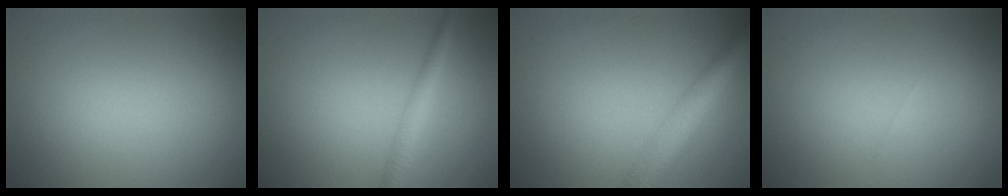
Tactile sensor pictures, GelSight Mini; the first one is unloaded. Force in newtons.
{"total": 2.3, "press": 2.3, "slide": 0.1}
{"total": 5.3, "press": 5.3, "slide": 0.1}
{"total": 0.0}